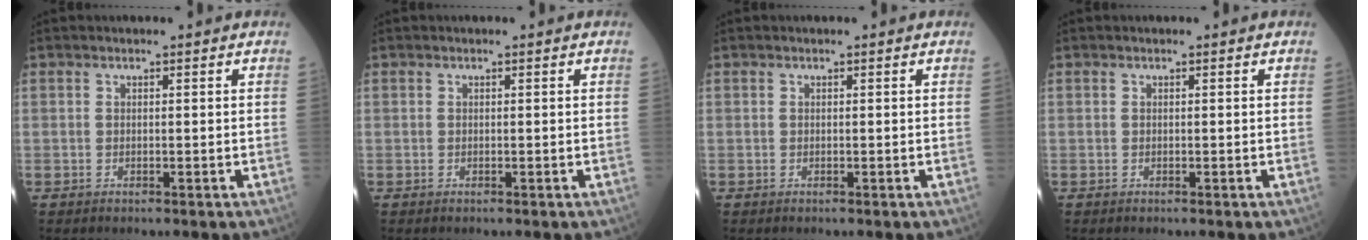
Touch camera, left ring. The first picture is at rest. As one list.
[{"total": 0.0}, {"total": 0.0}, {"total": 0.0}]